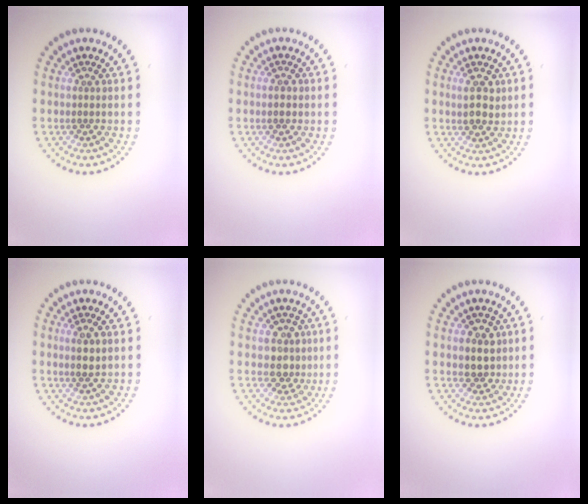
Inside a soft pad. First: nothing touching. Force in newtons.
{"total": 1.5, "press": 1.4, "slide": 0.2}
{"total": 2.5, "press": 2.4, "slide": 0.6}
{"total": 1.2, "press": 1.1, "slide": 0.3}
{"total": 2.4, "press": 2.2, "slide": 1.1}
{"total": 2.6, "press": 2.4, "slide": 1.0}